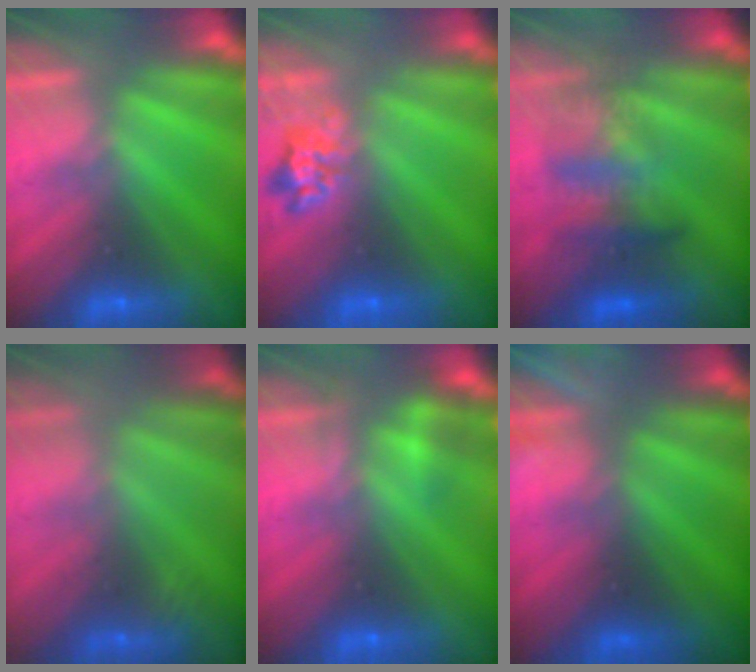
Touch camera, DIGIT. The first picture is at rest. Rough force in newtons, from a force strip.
{"total": 2.3}
{"total": 3.8}
{"total": 2.6}
{"total": 2.3}
{"total": 8.5}